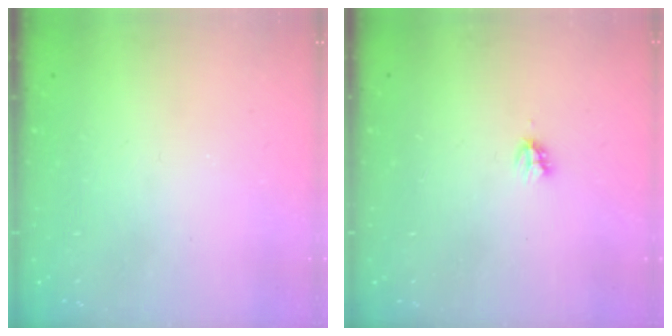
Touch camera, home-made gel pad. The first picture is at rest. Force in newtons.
{"total": 2.7, "press": 2.7, "slide": 0.2}